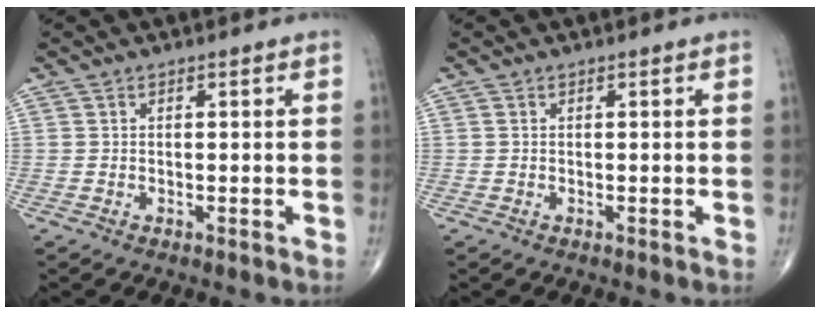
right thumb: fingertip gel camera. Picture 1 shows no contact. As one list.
[{"total": 0.0}]